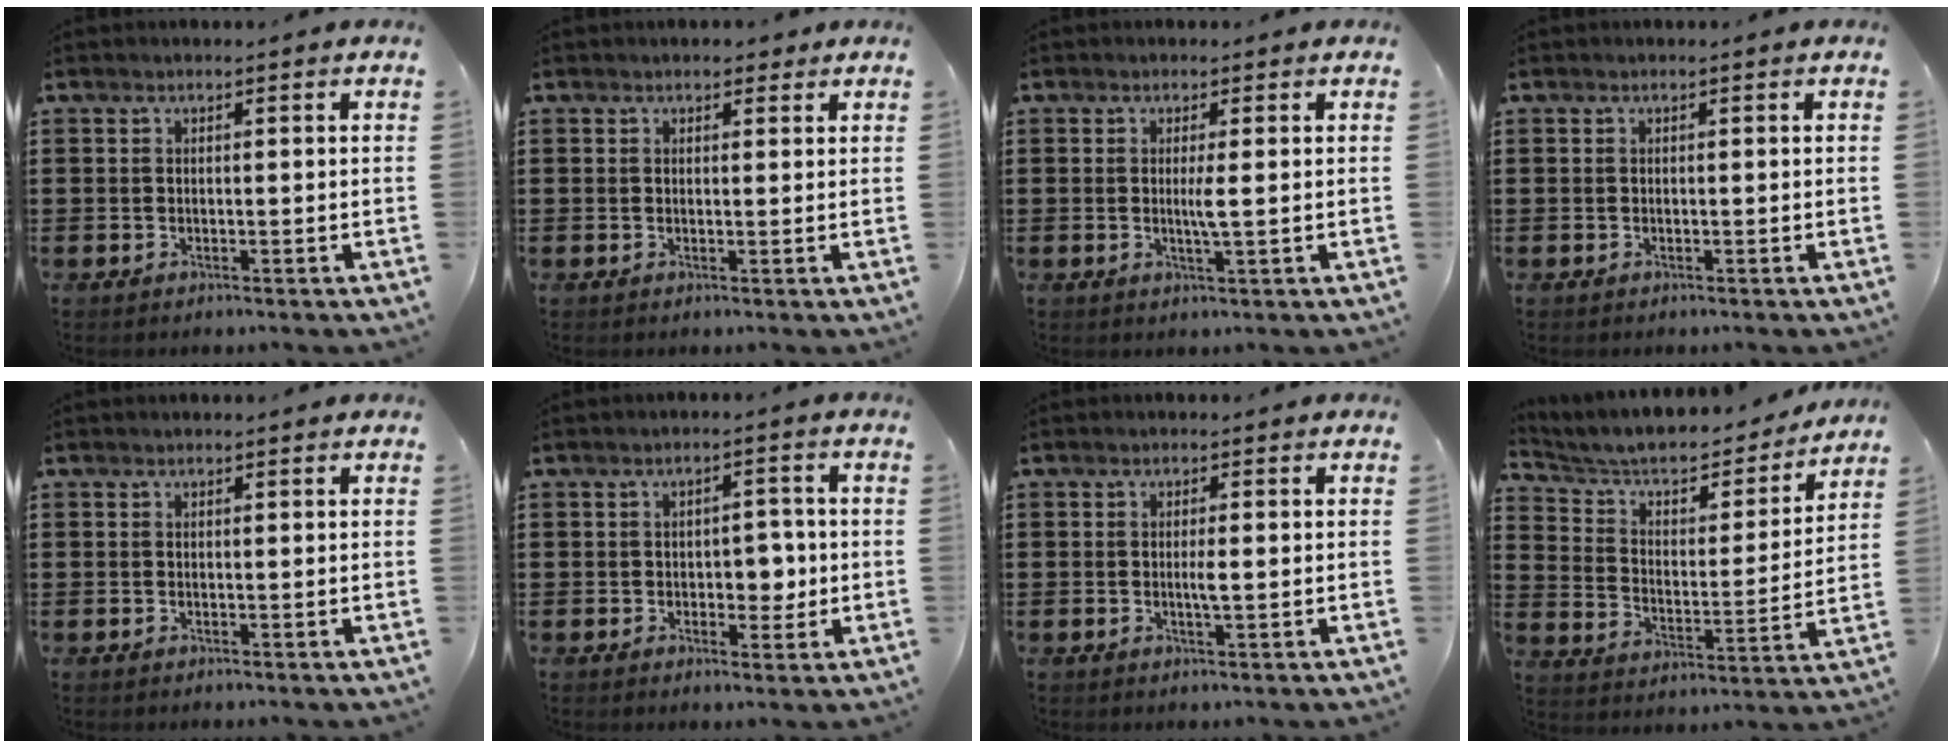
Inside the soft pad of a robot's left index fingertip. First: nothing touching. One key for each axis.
{"total": 1.5, "fx": 1.2, "fy": 0.8, "fz": 0.5, "tx": -0.014, "ty": 0.006, "tz": 0.023}
{"total": 2.4, "fx": 0.0, "fy": -0.2, "fz": 2.4, "tx": -0.044, "ty": -0.008, "tz": -0.003}
{"total": 0.0}
{"total": 0.0}
{"total": 4.4, "fx": -0.4, "fy": 2.6, "fz": 3.5, "tx": -0.053, "ty": 0.000, "tz": -0.014}
{"total": 2.0, "fx": -0.2, "fy": 0.2, "fz": 1.9, "tx": -0.036, "ty": -0.003, "tz": -0.005}
{"total": 6.1, "fx": 5.0, "fy": 2.3, "fz": 2.5, "tx": -0.075, "ty": -0.032, "tz": 0.082}